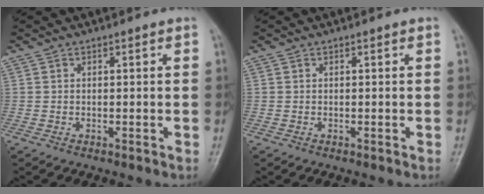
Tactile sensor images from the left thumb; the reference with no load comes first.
{"total": 0.0}